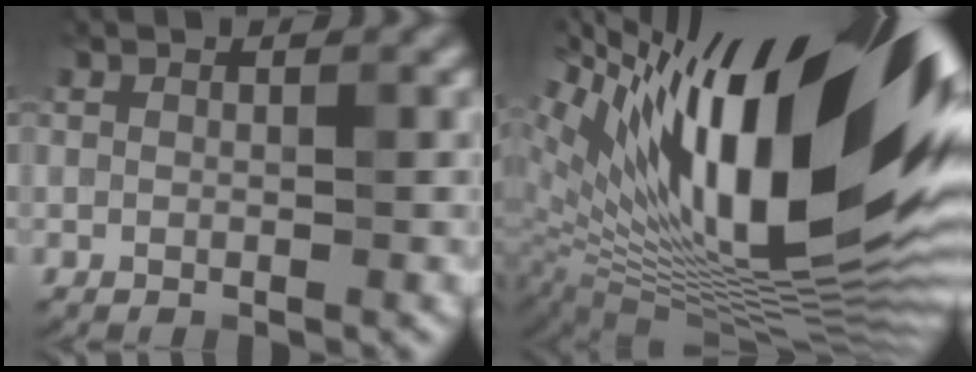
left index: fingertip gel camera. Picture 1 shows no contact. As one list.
[{"total": 21.2, "force": [5.2, 8.5, 18.7], "torque": [-0.295, 0.019, 0.080]}]